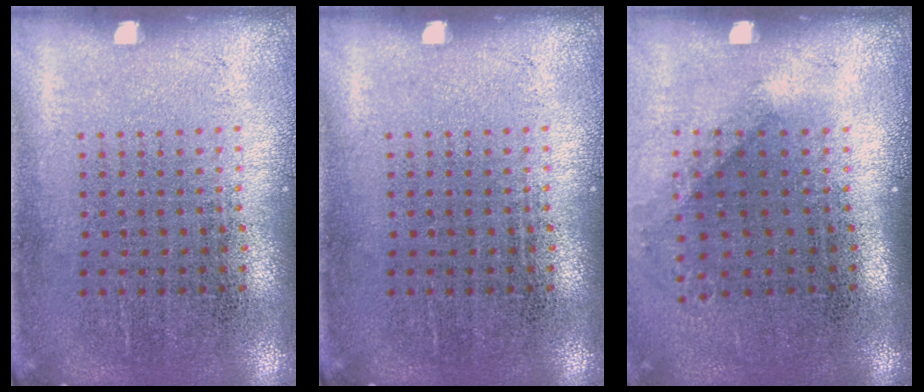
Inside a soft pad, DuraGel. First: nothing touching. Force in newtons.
{"total": 0.0}
{"total": 1.3, "press": 0.9, "slide": 0.8}